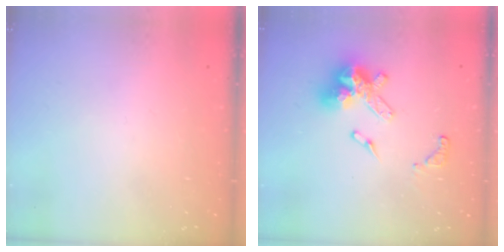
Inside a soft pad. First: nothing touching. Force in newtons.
{"total": 13.7, "press": 13.6, "slide": 1.2}